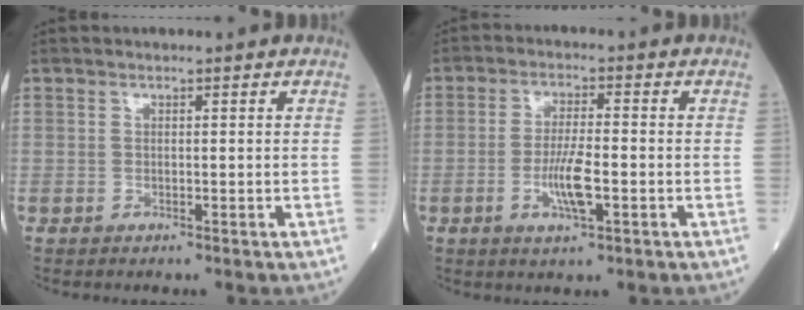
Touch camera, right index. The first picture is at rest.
{"total": 6.0, "force": [-1.8, 0.9, 5.7], "torque": [-0.112, -0.005, -0.032]}